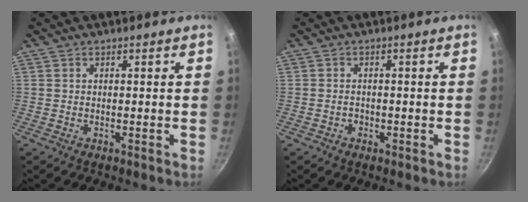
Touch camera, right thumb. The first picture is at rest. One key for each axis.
{"total": 1.5, "fx": -0.7, "fy": 1.2, "fz": 0.5, "tx": -0.003, "ty": 0.006, "tz": -0.009}